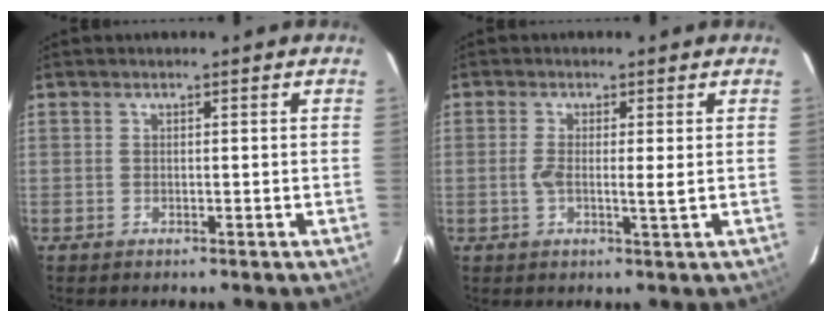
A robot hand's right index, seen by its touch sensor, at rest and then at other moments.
{"total": 3.3, "force": [0.1, 0.3, 3.3], "torque": [-0.063, -0.002, 0.000]}